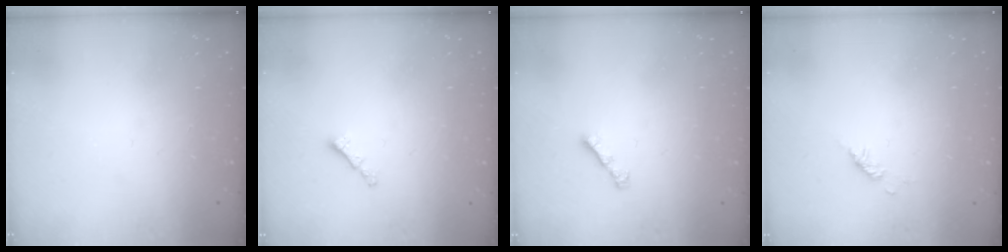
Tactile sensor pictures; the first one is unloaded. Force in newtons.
{"total": 0.8, "press": 0.7, "slide": 0.4}
{"total": 2.6, "press": 2.5, "slide": 0.7}
{"total": 2.9, "press": 2.9, "slide": 0.6}